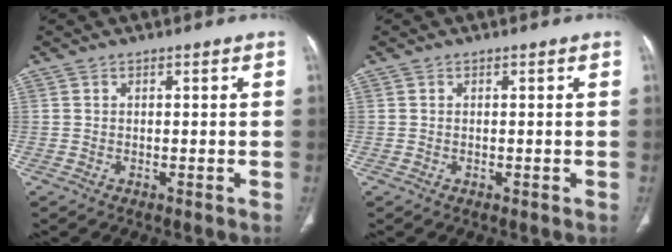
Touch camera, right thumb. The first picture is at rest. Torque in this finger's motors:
{"motor_torque": [0.44, -0.21, -0.19, -0.25, -0.03]}